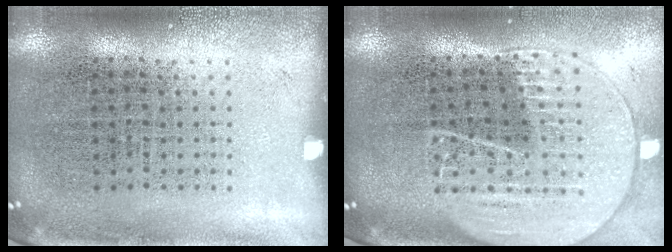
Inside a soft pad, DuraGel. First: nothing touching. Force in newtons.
{"total": 1.9, "press": 1.8, "slide": 0.8}